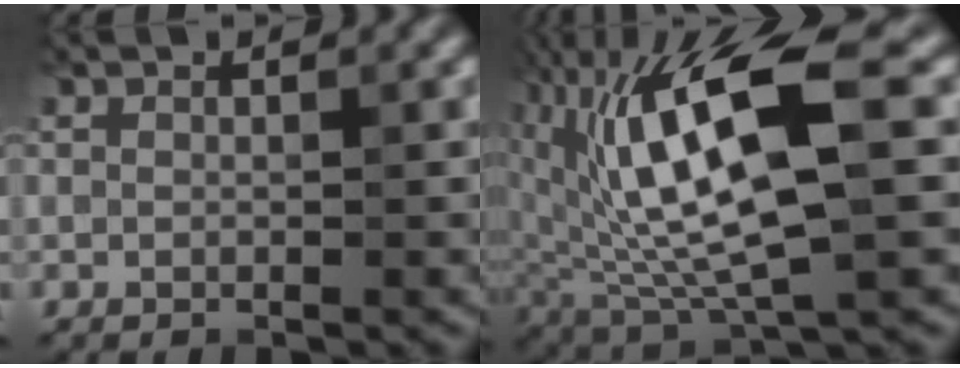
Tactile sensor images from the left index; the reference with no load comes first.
{"total": 12.0, "force": [1.0, 4.5, 11.1], "torque": [-0.214, 0.002, 0.016]}